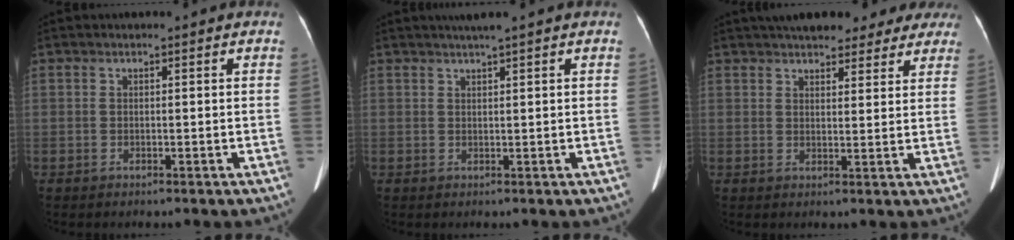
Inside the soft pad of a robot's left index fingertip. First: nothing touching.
{"total": 2.2, "force": [1.6, -0.4, 1.4], "torque": [-0.022, 0.009, 0.030]}
{"total": 17.1, "force": [14.4, 5.7, 7.1], "torque": [-0.088, 0.033, 0.173]}